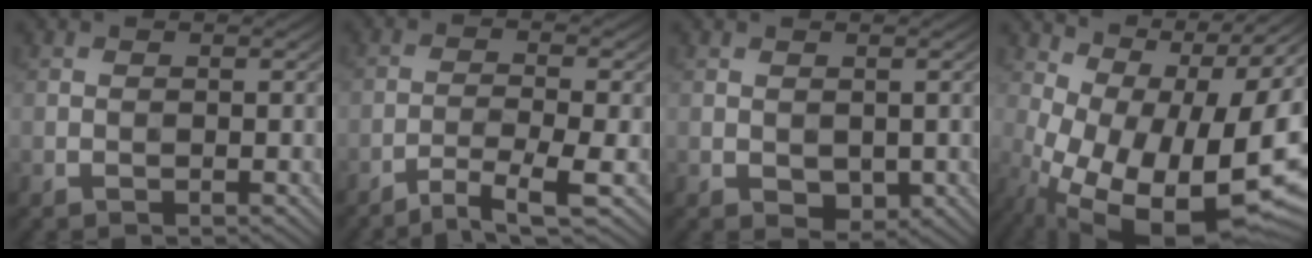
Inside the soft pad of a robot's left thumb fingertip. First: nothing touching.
{"total": 4.7, "force": [-3.1, 0.5, 3.4], "torque": [-0.061, 0.001, -0.062]}
{"total": 1.9, "force": [-0.1, 1.4, 1.3], "torque": [-0.027, -0.008, 0.004]}
{"total": 18.3, "force": [-3.0, 9.1, 15.6], "torque": [-0.224, -0.020, -0.024]}